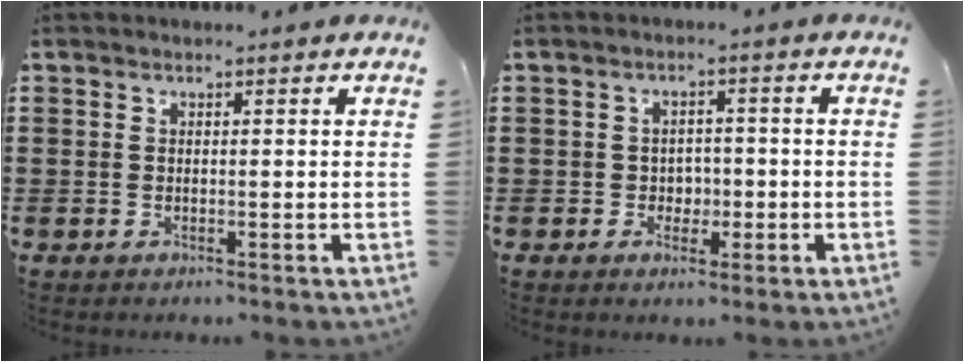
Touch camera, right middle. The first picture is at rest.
{"total": 2.4, "force": [-0.8, 2.0, 1.1], "torque": [-0.021, -0.002, -0.021]}